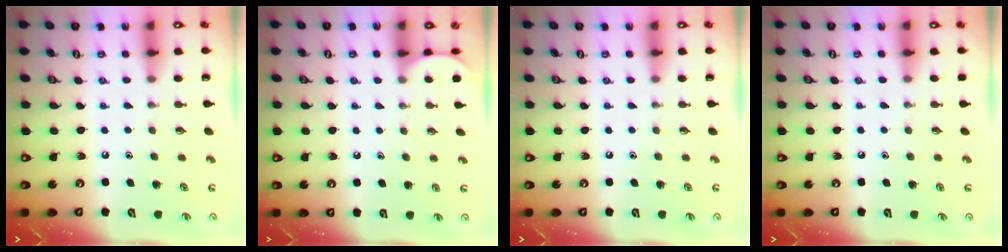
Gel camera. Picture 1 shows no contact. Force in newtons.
{"total": 0.9, "press": 0.9, "slide": 0.2}
{"total": 0.0}
{"total": 2.3, "press": 2.3, "slide": 0.4}